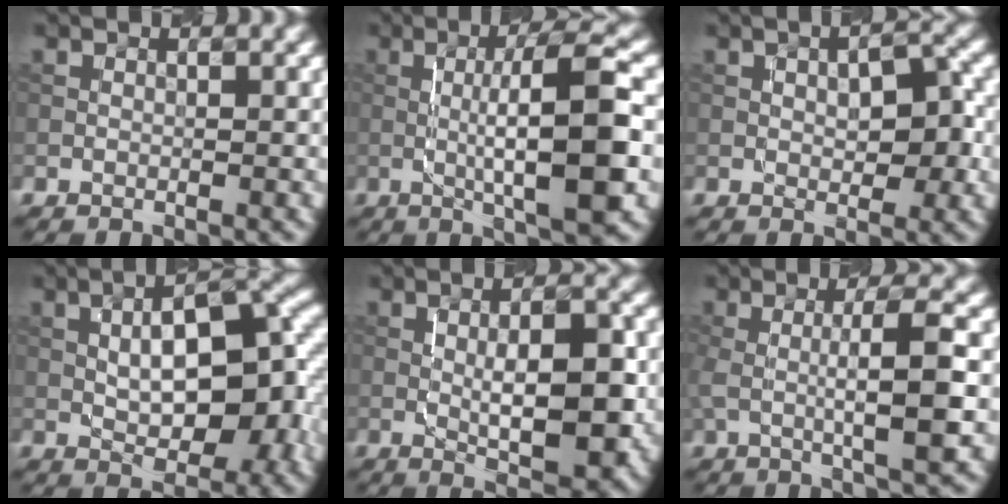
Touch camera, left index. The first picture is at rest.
{"total": 9.6, "force": [-0.6, 1.8, 9.4], "torque": [-0.134, 0.010, -0.012]}
{"total": 4.1, "force": [0.1, 1.9, 3.6], "torque": [-0.052, 0.005, 0.001]}
{"total": 9.4, "force": [0.3, 4.1, 8.5], "torque": [-0.118, 0.013, 0.005]}
{"total": 7.2, "force": [-0.3, 2.3, 6.9], "torque": [-0.099, 0.000, -0.001]}
{"total": 5.8, "force": [0.0, 1.2, 5.6], "torque": [-0.096, 0.003, 0.000]}